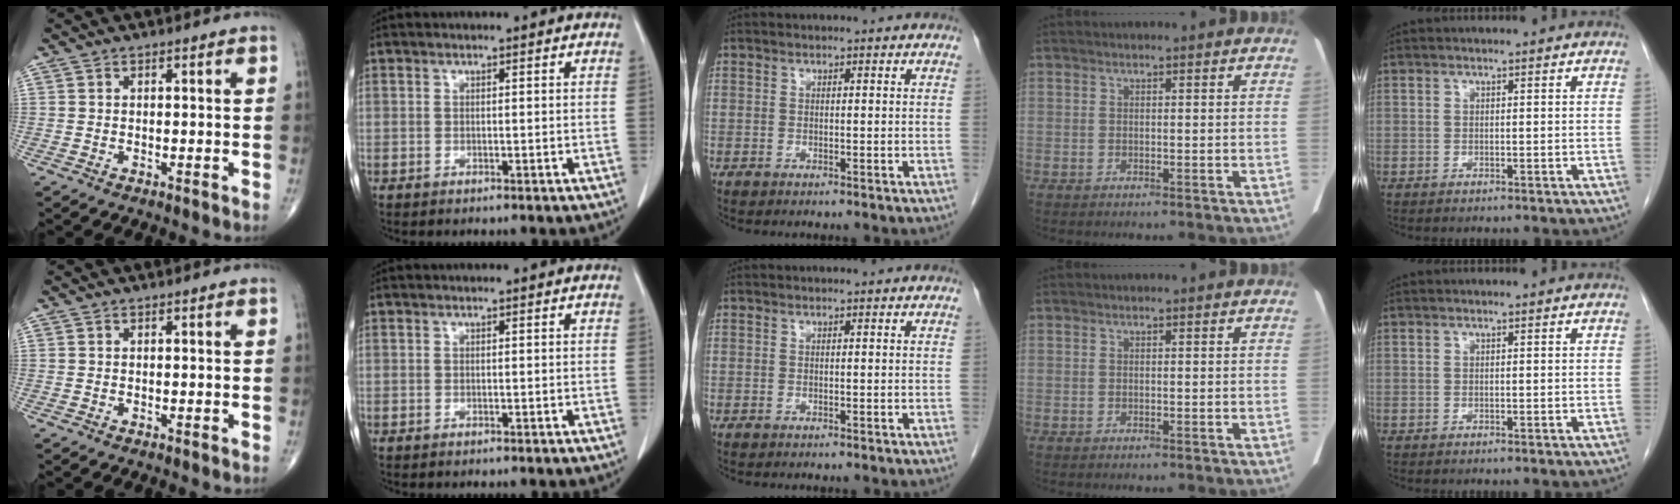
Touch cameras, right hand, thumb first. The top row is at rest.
{}